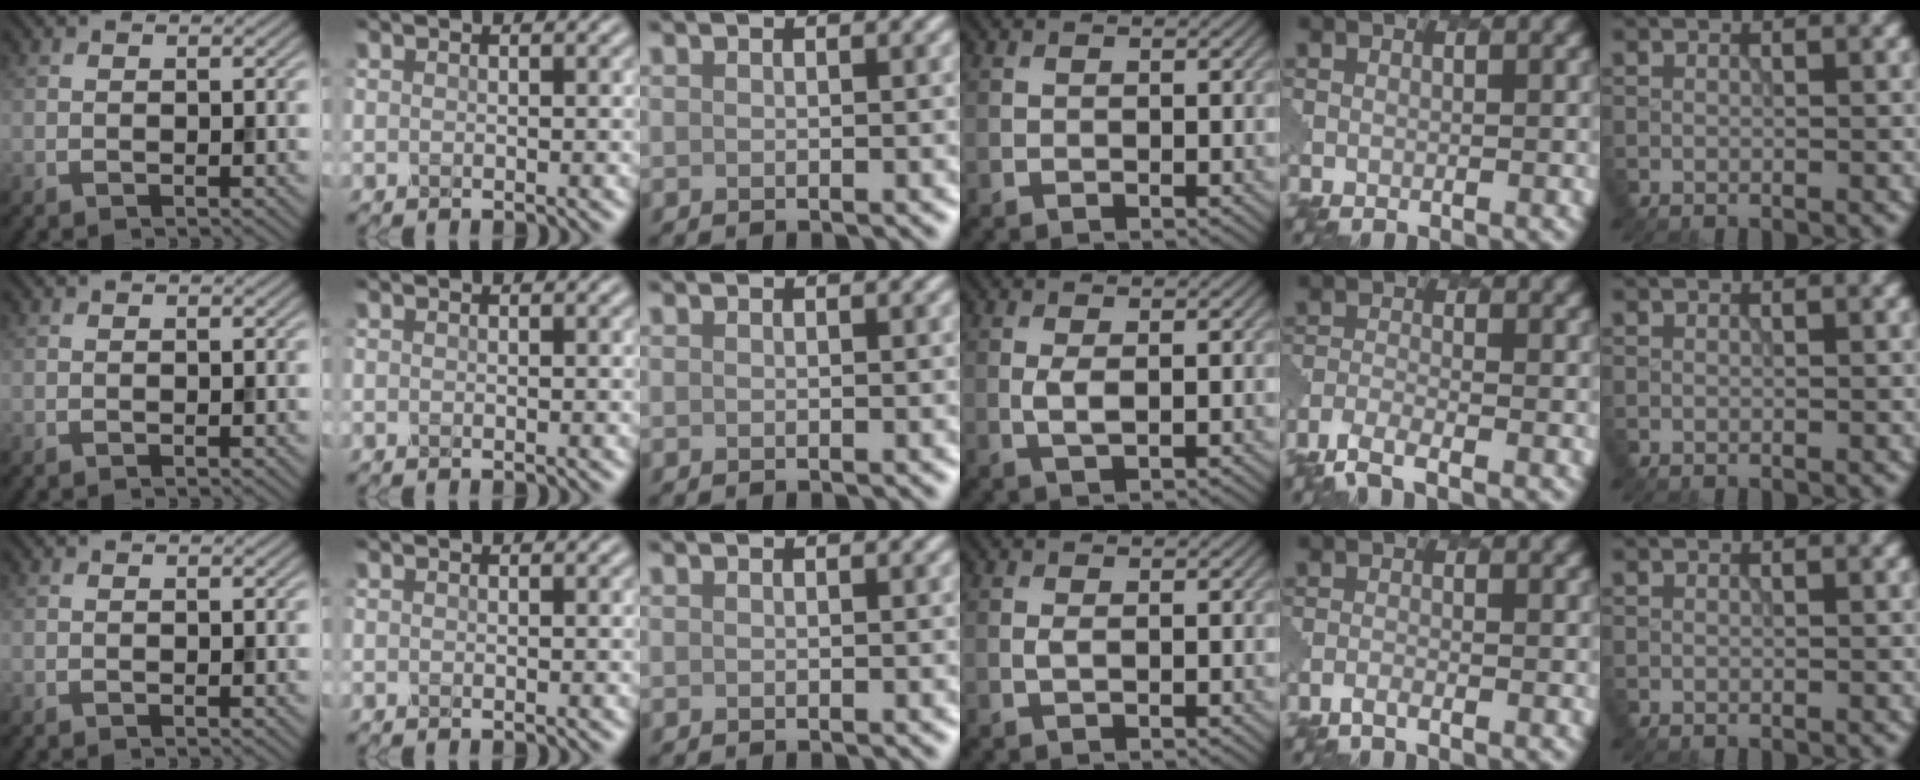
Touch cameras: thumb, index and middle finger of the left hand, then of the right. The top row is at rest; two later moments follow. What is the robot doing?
{"motion": "extract", "object": "pen bag"}